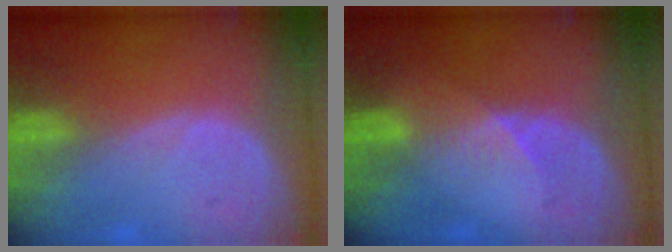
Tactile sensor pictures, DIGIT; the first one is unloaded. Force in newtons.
{"total": 3.0, "press": 2.6, "slide": 1.5}